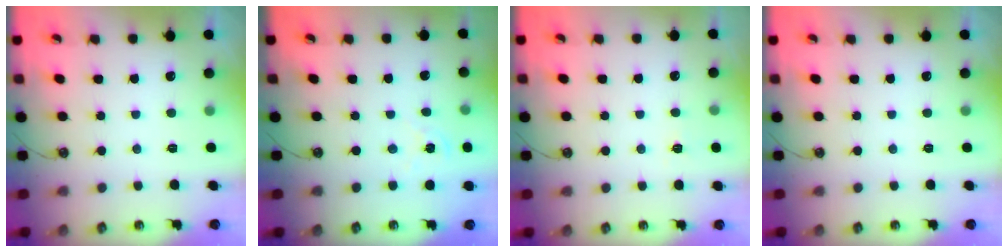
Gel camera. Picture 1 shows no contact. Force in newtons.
{"total": 2.2, "press": 2.2, "slide": 0.3}
{"total": 2.7, "press": 2.7, "slide": 0.3}
{"total": 0.0}